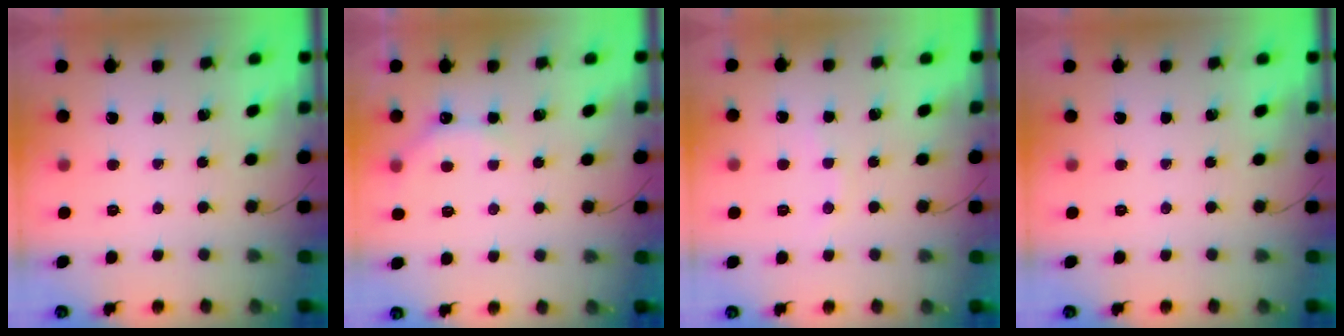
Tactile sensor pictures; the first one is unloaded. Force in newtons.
{"total": 5.8, "press": 5.7, "slide": 1.3}
{"total": 2.6, "press": 2.5, "slide": 0.8}
{"total": 0.0}